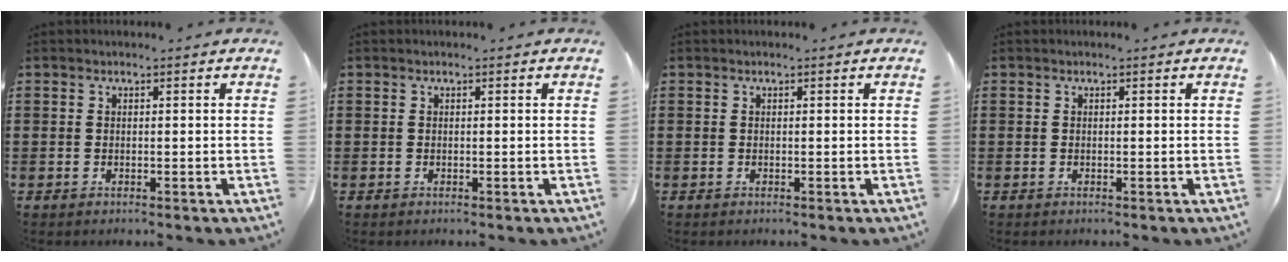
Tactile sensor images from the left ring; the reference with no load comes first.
{"total": 0.0}
{"total": 0.0}
{"total": 0.0}